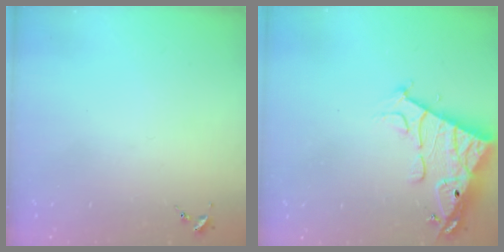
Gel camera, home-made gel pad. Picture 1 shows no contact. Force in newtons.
{"total": 15.6, "press": 15.5, "slide": 1.5}